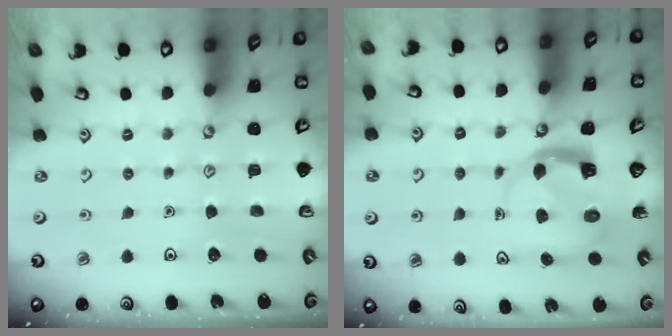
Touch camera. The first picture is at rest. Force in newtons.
{"total": 4.7, "press": 4.7, "slide": 0.5}